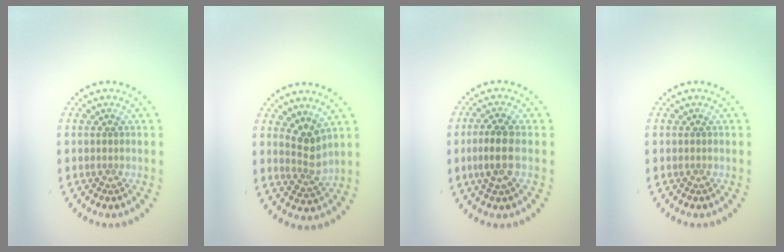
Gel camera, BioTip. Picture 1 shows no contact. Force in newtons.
{"total": 2.5, "press": 2.0, "slide": 1.6}
{"total": 2.8, "press": 2.7, "slide": 0.9}
{"total": 0.0}